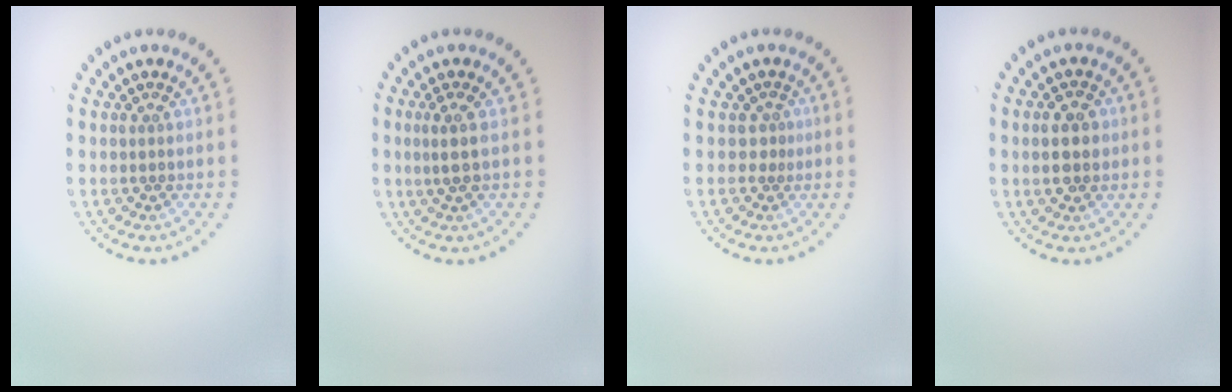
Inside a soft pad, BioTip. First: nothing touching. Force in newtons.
{"total": 1.9, "press": 1.4, "slide": 1.2}
{"total": 0.9, "press": 0.3, "slide": 0.9}
{"total": 3.0, "press": 3.0, "slide": 0.2}